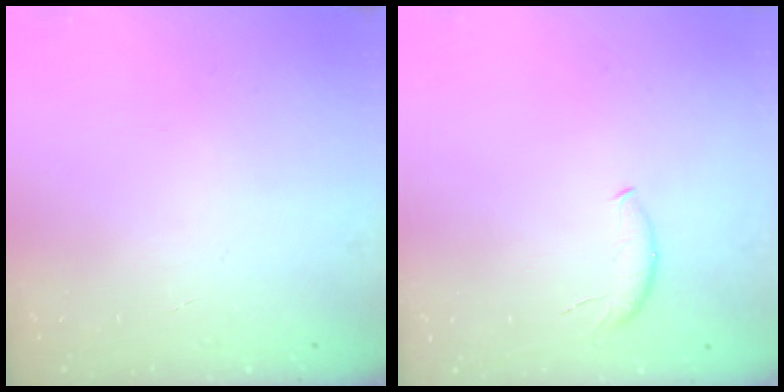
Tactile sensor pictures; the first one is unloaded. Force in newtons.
{"total": 5.4, "press": 5.4, "slide": 0.2}